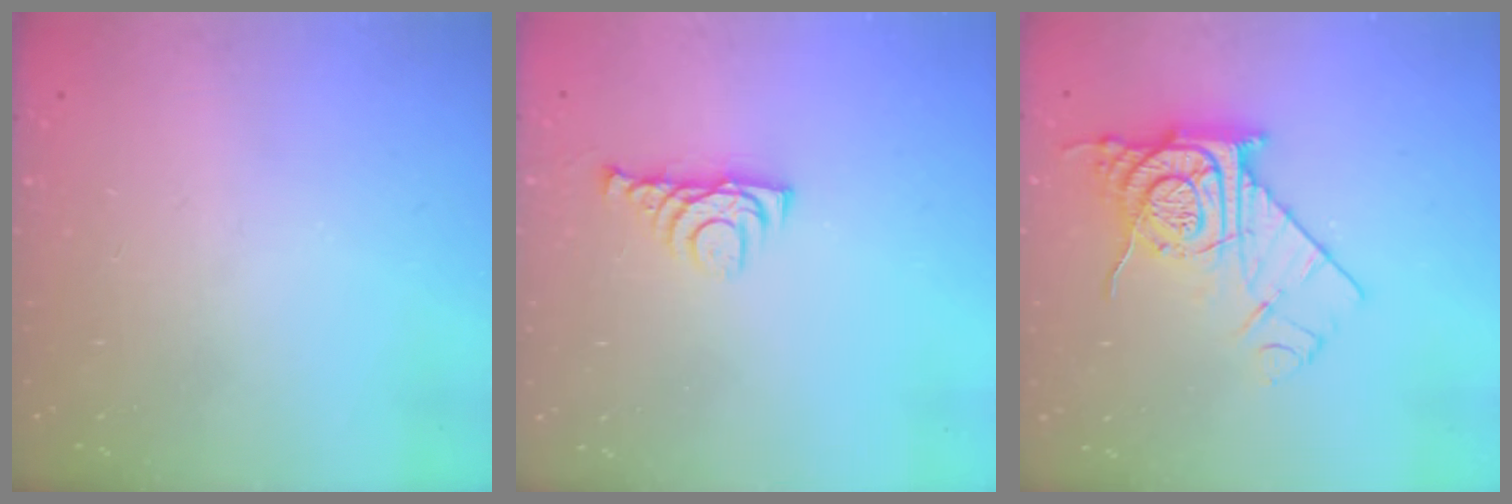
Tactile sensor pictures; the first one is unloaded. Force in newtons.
{"total": 5.5, "press": 5.4, "slide": 1.1}
{"total": 12.4, "press": 12.3, "slide": 0.9}